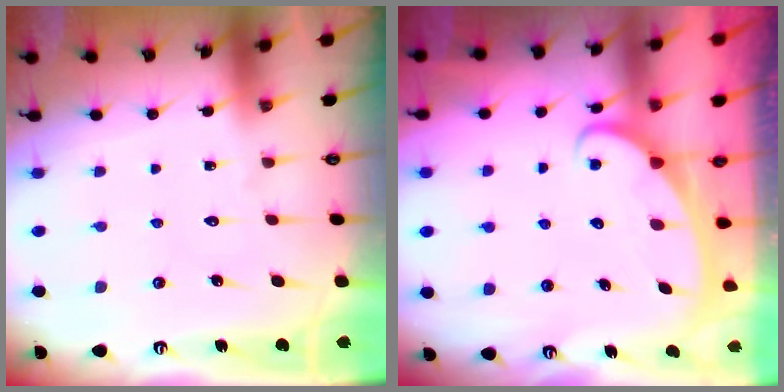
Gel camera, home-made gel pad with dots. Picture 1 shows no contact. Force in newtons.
{"total": 2.3, "press": 2.3, "slide": 0.4}